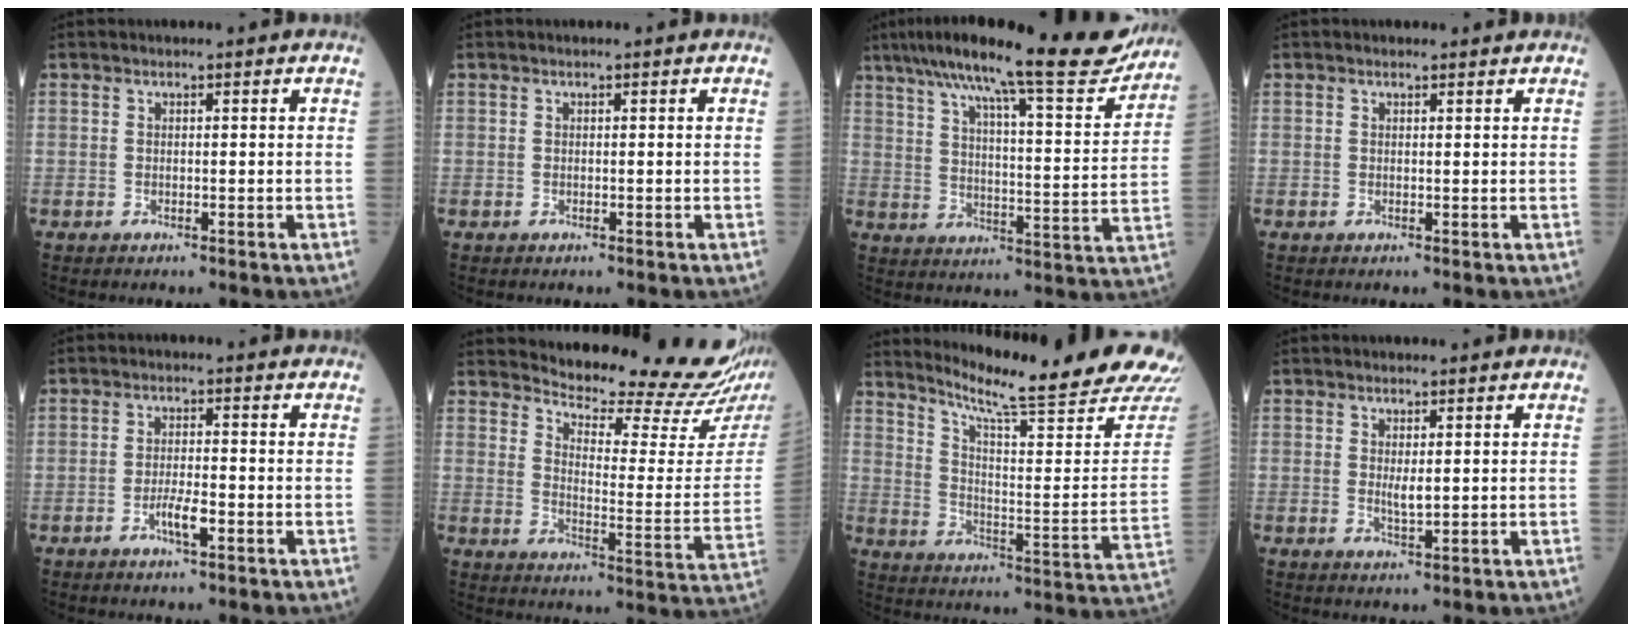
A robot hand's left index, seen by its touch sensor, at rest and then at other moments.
{"total": 0.0}
{"total": 22.6, "force": [19.1, 1.8, 11.9], "torque": [-0.189, -0.011, 0.264]}
{"total": 0.7, "force": [0.7, 0.2, 0.0], "torque": [-0.010, 0.000, 0.008]}
{"total": 3.2, "force": [-1.5, 0.5, 2.8], "torque": [-0.055, 0.000, -0.028]}
{"total": 19.6, "force": [18.3, 0.1, 7.0], "torque": [-0.110, -0.107, 0.227]}
{"total": 24.5, "force": [22.4, -0.7, 9.9], "torque": [-0.159, -0.109, 0.293]}
{"total": 1.9, "force": [0.5, 0.5, 1.7], "torque": [-0.036, -0.005, 0.011]}